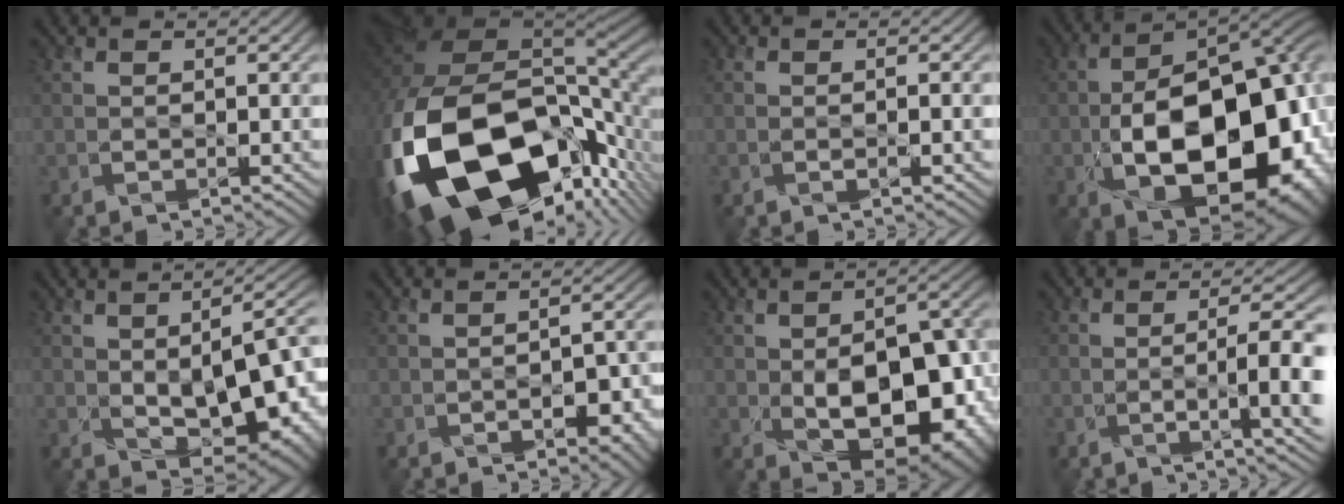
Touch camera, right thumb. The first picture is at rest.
{"total": 22.5, "force": [-7.6, 13.0, 16.8], "torque": [-0.375, -0.086, -0.095]}
{"total": 1.1, "force": [-0.5, 0.0, 1.0], "torque": [-0.016, 0.001, -0.010]}
{"total": 19.3, "force": [-5.5, 10.3, 15.4], "torque": [-0.235, -0.025, -0.082]}
{"total": 14.7, "force": [-1.3, 7.5, 12.6], "torque": [-0.185, -0.021, -0.004]}
{"total": 5.3, "force": [-2.3, 2.6, 4.0], "torque": [-0.048, -0.006, -0.027]}
{"total": 15.8, "force": [-3.1, 8.7, 12.8], "torque": [-0.173, -0.013, -0.031]}
{"total": 8.1, "force": [-1.3, 1.8, 7.8], "torque": [-0.109, 0.001, -0.017]}